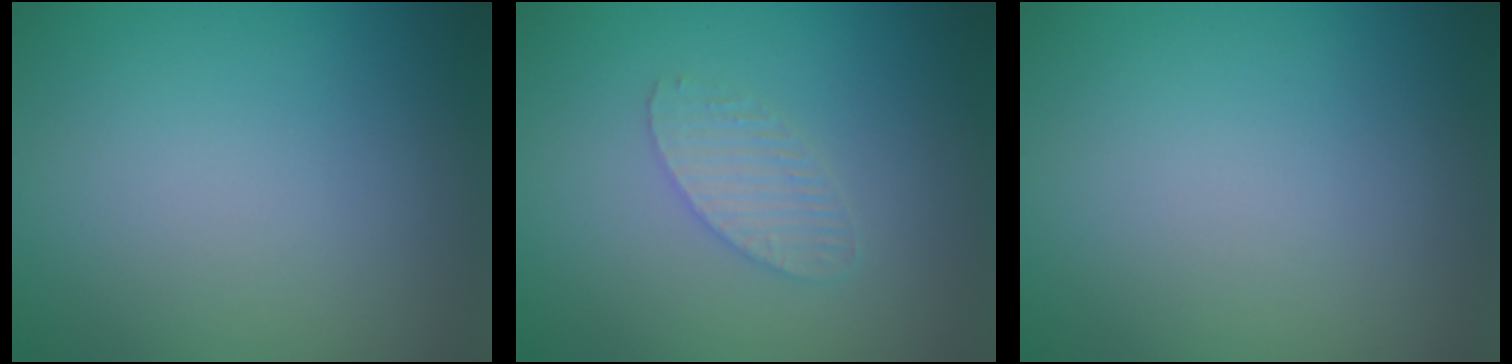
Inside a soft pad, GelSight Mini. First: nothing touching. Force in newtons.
{"total": 2.0, "press": 2.0, "slide": 0.1}
{"total": 0.0}